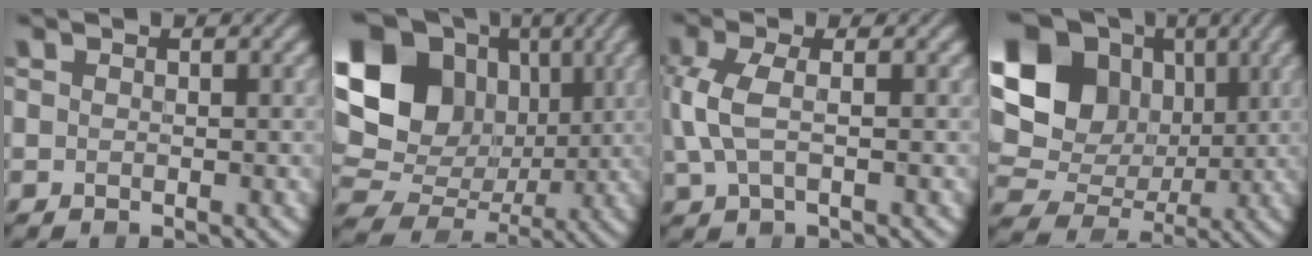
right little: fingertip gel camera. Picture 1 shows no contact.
{"total": 18.1, "force": [4.3, 15.1, 9.1], "torque": [-0.210, 0.041, 0.067]}
{"total": 3.5, "force": [-0.1, 1.4, 3.2], "torque": [-0.080, 0.002, -0.001]}
{"total": 15.8, "force": [3.9, 13.1, 7.9], "torque": [-0.184, 0.035, 0.066]}